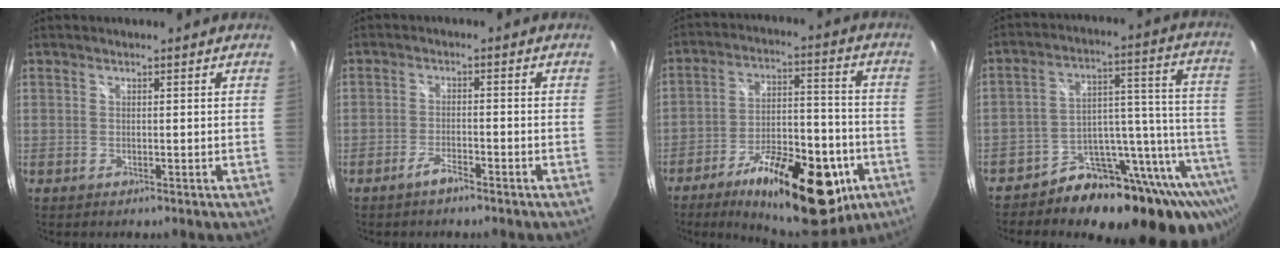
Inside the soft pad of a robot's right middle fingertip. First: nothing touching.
{"total": 2.9, "force": [-2.3, 0.6, 1.6], "torque": [-0.045, 0.000, -0.045]}
{"total": 22.9, "force": [-12.4, 9.8, 16.6], "torque": [-0.256, -0.003, -0.171]}
{"total": 22.3, "force": [-15.3, 10.0, 12.7], "torque": [-0.136, 0.021, -0.226]}